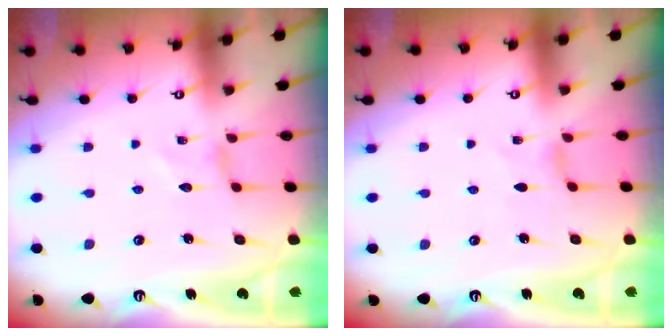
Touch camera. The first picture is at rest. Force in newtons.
{"total": 0.6, "press": 0.6, "slide": 0.2}